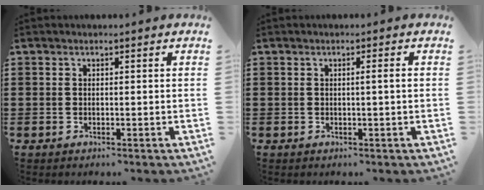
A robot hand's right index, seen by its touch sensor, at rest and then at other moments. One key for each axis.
{"total": 1.2, "fx": -0.1, "fy": -0.2, "fz": 1.2, "tx": -0.020, "ty": -0.002, "tz": -0.003}